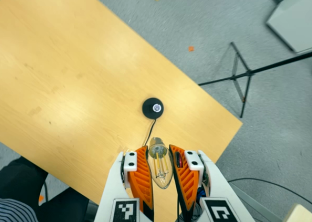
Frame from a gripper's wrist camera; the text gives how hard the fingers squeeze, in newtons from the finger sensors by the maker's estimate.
{"total": 24.2, "left": 27.4, "right": 21.1}